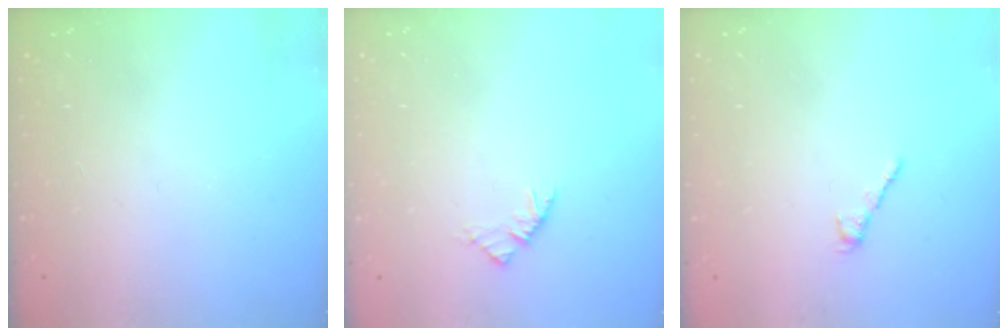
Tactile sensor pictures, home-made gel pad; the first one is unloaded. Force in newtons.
{"total": 2.9, "press": 2.8, "slide": 0.7}
{"total": 2.2, "press": 2.2, "slide": 0.4}